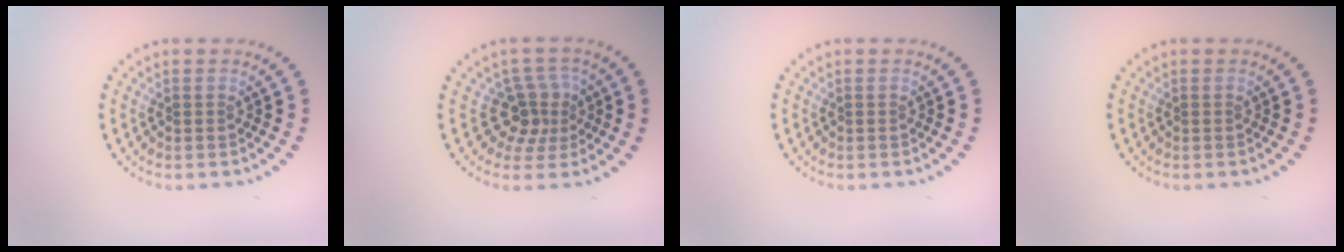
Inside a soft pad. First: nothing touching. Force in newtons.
{"total": 3.1, "press": 2.3, "slide": 2.1}
{"total": 0.0}
{"total": 0.0}